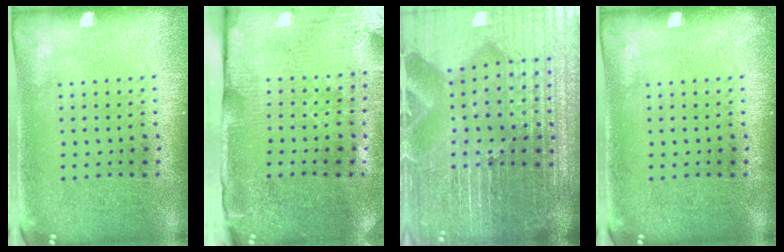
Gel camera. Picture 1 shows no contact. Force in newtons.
{"total": 4.6, "press": 3.7, "slide": 2.7}
{"total": 7.2, "press": 6.3, "slide": 3.4}
{"total": 0.0}